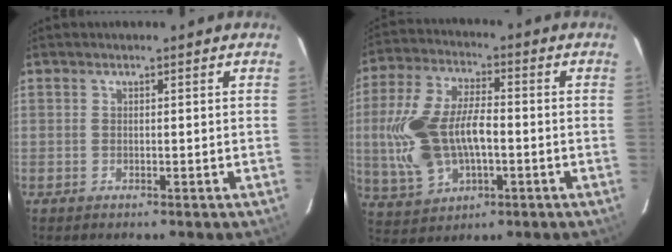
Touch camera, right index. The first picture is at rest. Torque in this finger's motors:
{"motor_torque": [0.66, -0.13, 0.56, 0.21]}